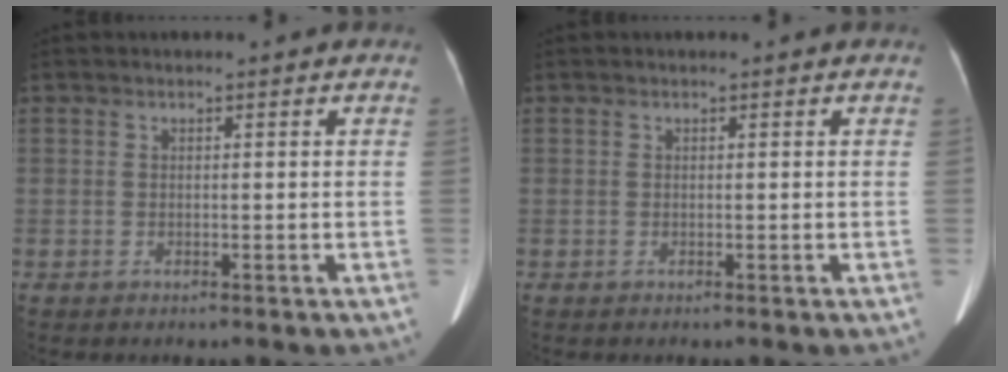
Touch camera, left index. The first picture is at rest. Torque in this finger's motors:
{"motor_torque": [0.03, 0.02, 0.01, 0.00]}